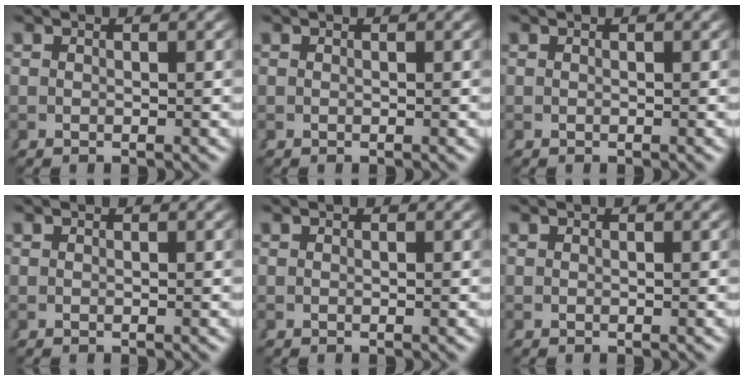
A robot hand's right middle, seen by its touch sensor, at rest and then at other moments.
{"total": 0.0}
{"total": 0.0}
{"total": 0.0}
{"total": 0.0}
{"total": 0.0}